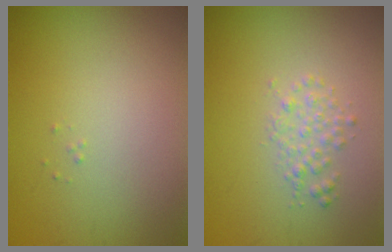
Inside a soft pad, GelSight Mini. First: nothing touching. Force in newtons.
{"total": 1.6, "press": 1.6, "slide": 0.1}